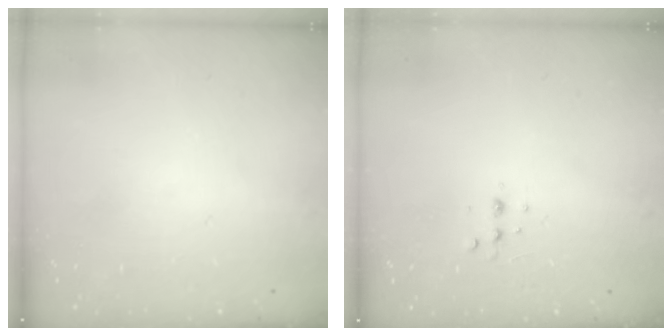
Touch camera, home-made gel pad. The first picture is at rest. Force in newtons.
{"total": 3.1, "press": 3.0, "slide": 0.6}